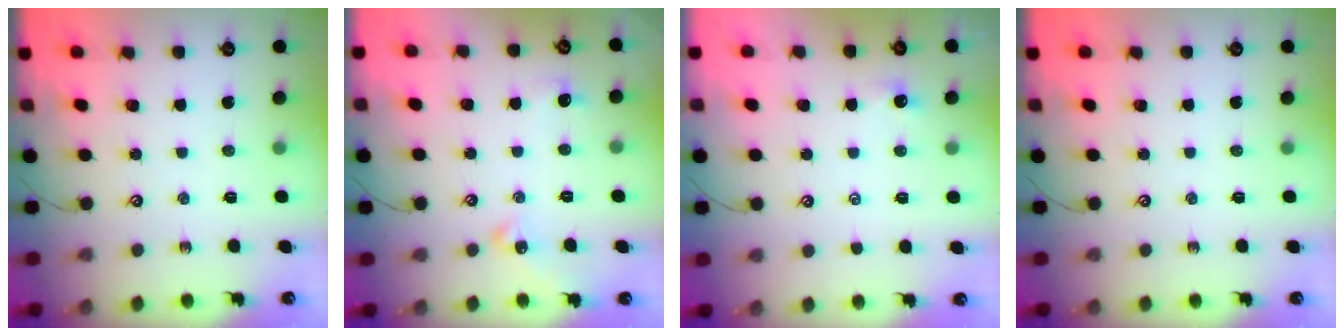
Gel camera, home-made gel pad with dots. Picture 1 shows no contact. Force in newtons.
{"total": 2.6, "press": 2.6, "slide": 0.6}
{"total": 0.5, "press": 0.4, "slide": 0.3}
{"total": 0.0}